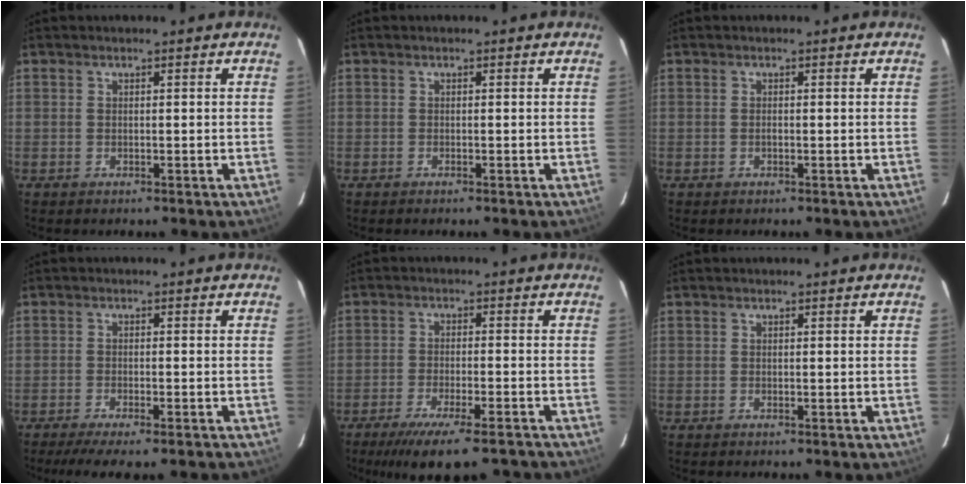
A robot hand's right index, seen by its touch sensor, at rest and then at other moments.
{"total": 0.0}
{"total": 0.5, "force": [-0.2, 0.3, 0.4], "torque": [-0.006, 0.002, -0.005]}
{"total": 8.8, "force": [-7.3, 1.1, 4.8], "torque": [-0.103, -0.029, -0.112]}
{"total": 14.2, "force": [-11.4, 2.8, 8.0], "torque": [-0.158, -0.037, -0.172]}
{"total": 0.0}